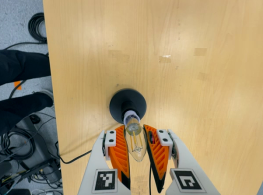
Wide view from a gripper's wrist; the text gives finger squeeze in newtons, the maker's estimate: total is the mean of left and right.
{"total": 19.9, "left": 21.8, "right": 17.9}